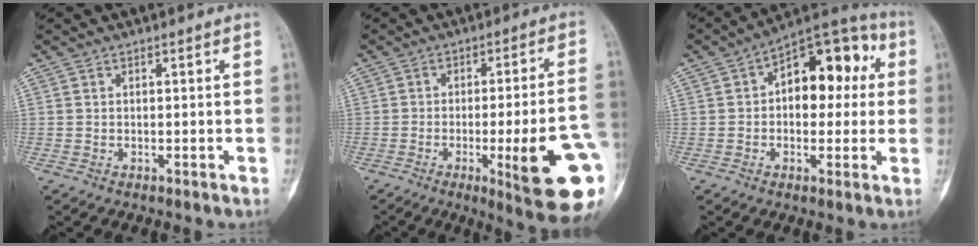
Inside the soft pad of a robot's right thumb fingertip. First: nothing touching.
{"total": 18.6, "force": [-4.9, 3.2, 17.6], "torque": [-0.183, 0.008, -0.052]}
{"total": 15.0, "force": [2.4, 8.8, 11.9], "torque": [-0.119, 0.034, 0.025]}